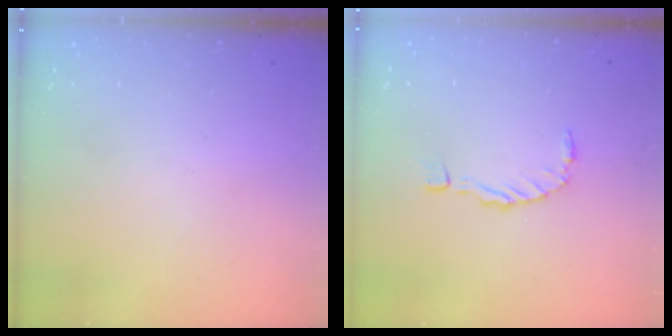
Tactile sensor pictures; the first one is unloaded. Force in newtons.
{"total": 0.0}